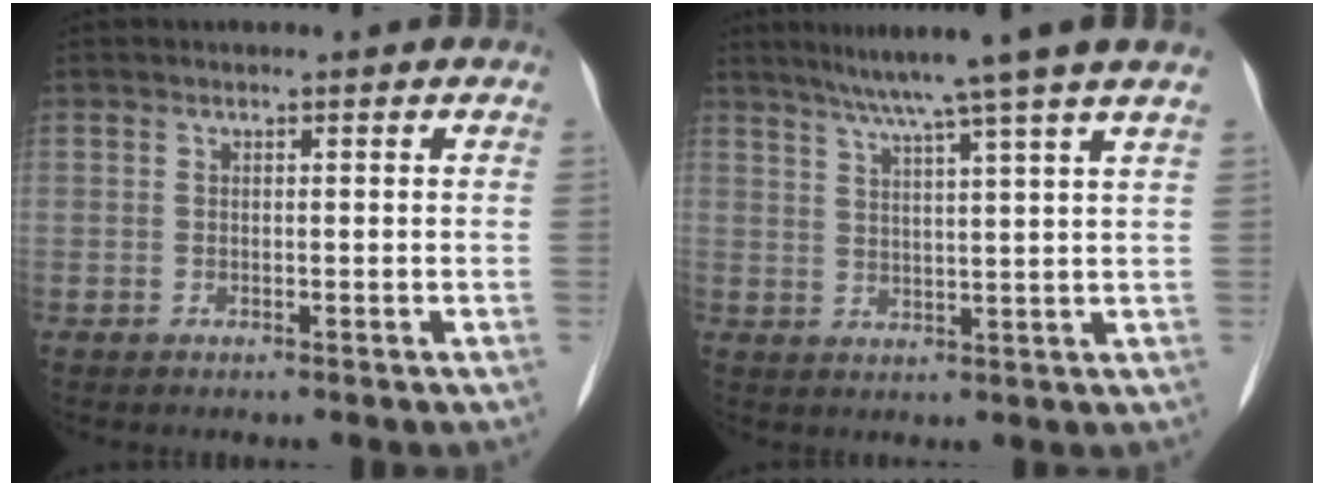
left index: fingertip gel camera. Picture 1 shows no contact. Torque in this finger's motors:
{"motor_torque": [0.47, -0.47, 0.10, 0.09]}